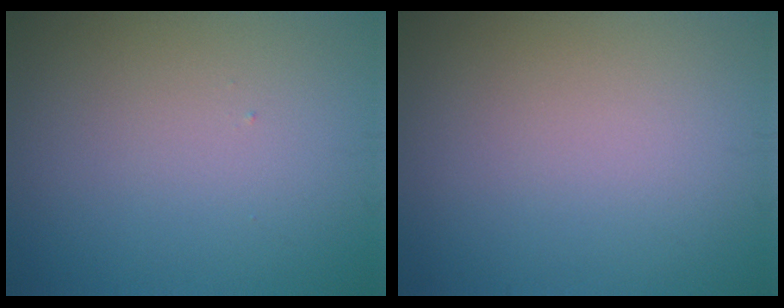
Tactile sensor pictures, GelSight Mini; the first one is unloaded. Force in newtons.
{"total": 0.0}